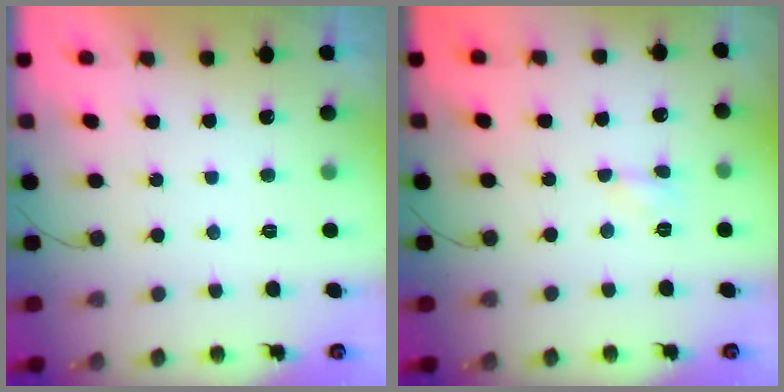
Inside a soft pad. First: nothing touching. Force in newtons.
{"total": 2.9, "press": 2.9, "slide": 0.3}